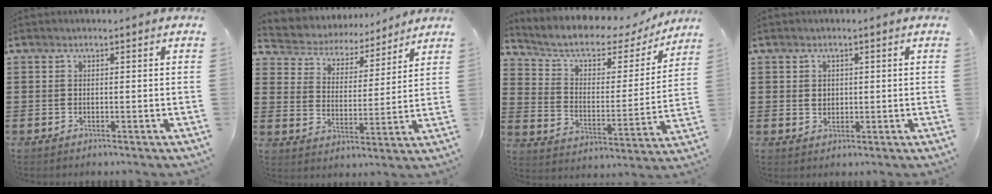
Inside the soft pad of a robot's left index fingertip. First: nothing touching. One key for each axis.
{"total": 4.5, "fx": 4.4, "fy": 0.8, "fz": -0.1, "tx": -0.028, "ty": -0.036, "tz": 0.070}
{"total": 6.0, "fx": 4.3, "fy": 2.9, "fz": 2.9, "tx": -0.080, "ty": -0.025, "tz": 0.069}
{"total": 1.6, "fx": 0.4, "fy": 1.4, "fz": 0.8, "tx": -0.010, "ty": 0.005, "tz": 0.006}